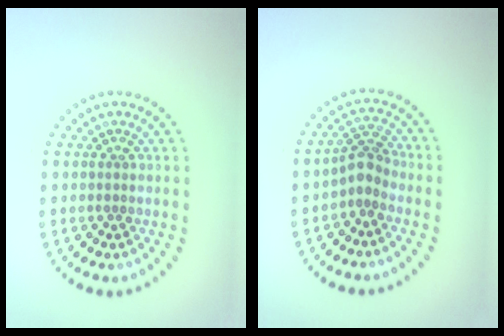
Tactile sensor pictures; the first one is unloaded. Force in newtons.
{"total": 2.4, "press": 1.8, "slide": 1.6}